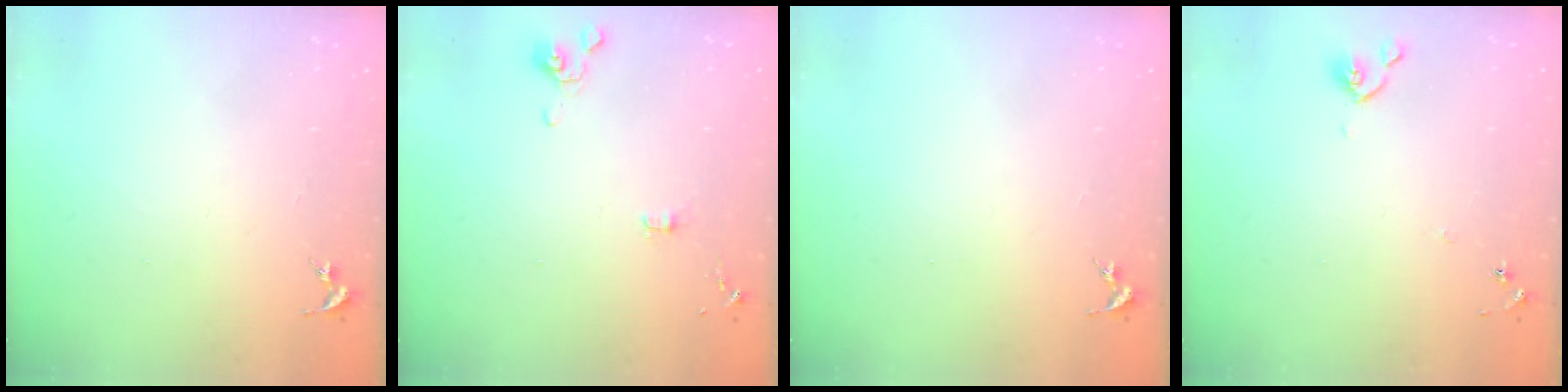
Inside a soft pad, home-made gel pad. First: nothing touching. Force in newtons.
{"total": 5.8, "press": 5.7, "slide": 0.8}
{"total": 0.0}
{"total": 5.9, "press": 5.9, "slide": 0.7}